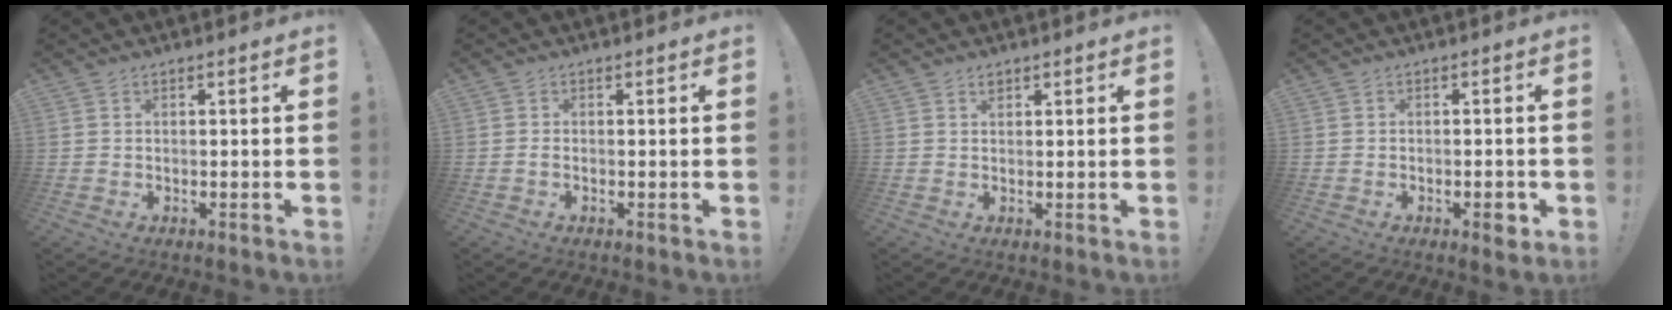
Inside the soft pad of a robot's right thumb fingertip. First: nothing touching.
{"total": 0.6, "force": [-0.4, 0.3, 0.3], "torque": [-0.014, 0.004, -0.005]}
{"total": 1.2, "force": [1.0, 0.7, 0.2], "torque": [0.005, -0.004, 0.018]}
{"total": 3.2, "force": [-1.5, 1.6, 2.3], "torque": [-0.028, 0.009, -0.024]}